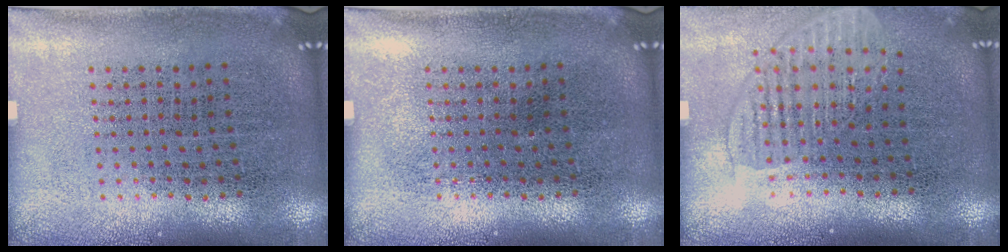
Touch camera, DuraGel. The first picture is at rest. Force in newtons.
{"total": 0.0}
{"total": 1.6, "press": 1.4, "slide": 0.8}